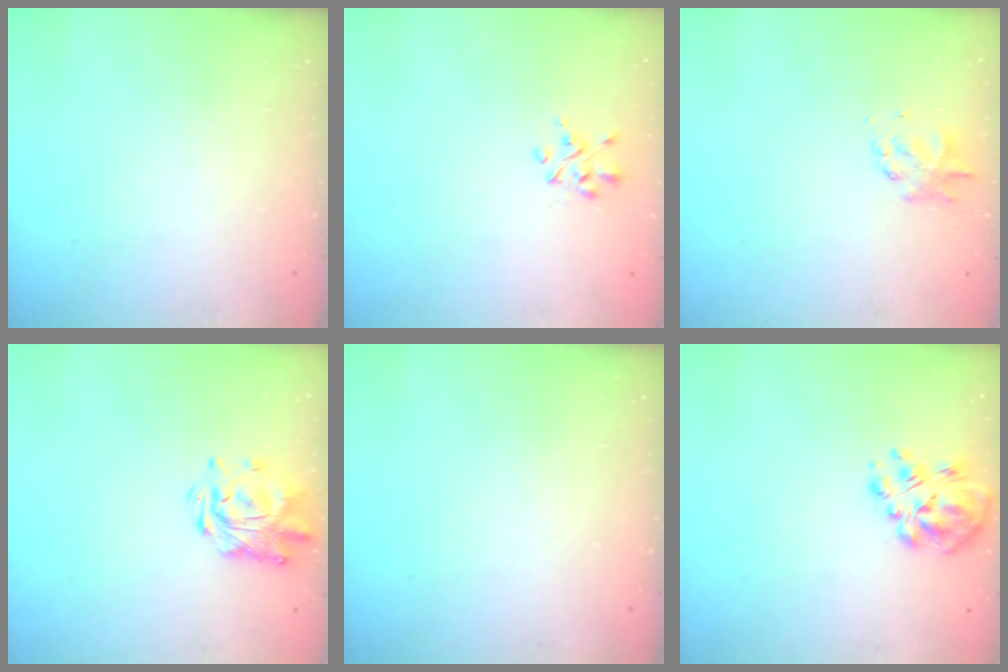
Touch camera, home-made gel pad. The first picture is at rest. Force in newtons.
{"total": 2.5, "press": 2.3, "slide": 0.8}
{"total": 1.8, "press": 1.7, "slide": 0.4}
{"total": 1.9, "press": 1.8, "slide": 0.6}
{"total": 0.0}
{"total": 8.7, "press": 8.4, "slide": 2.2}